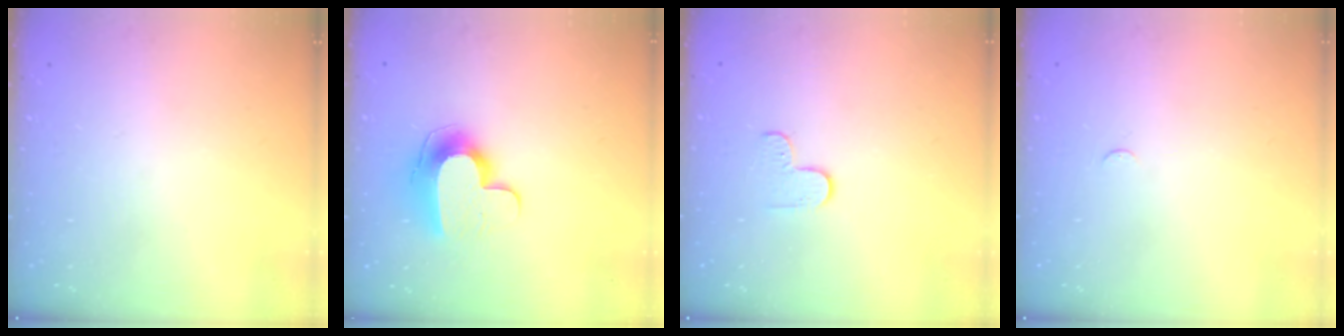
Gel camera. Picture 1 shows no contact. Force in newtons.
{"total": 11.0, "press": 10.9, "slide": 0.8}
{"total": 4.0, "press": 4.0, "slide": 0.3}
{"total": 2.9, "press": 2.8, "slide": 0.4}